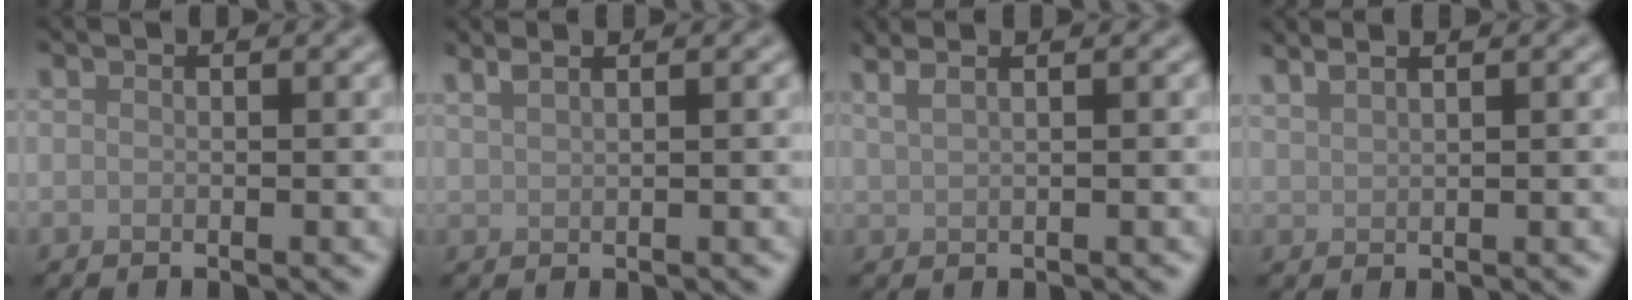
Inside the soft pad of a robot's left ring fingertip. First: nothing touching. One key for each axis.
{"total": 2.3, "fx": 1.7, "fy": 0.7, "fz": 1.2, "tx": -0.012, "ty": 0.008, "tz": 0.018}
{"total": 3.8, "fx": 2.5, "fy": 1.7, "fz": 2.4, "tx": -0.023, "ty": 0.022, "tz": 0.013}
{"total": 2.7, "fx": 2.2, "fy": 0.8, "fz": 1.4, "tx": -0.012, "ty": 0.013, "tz": 0.020}